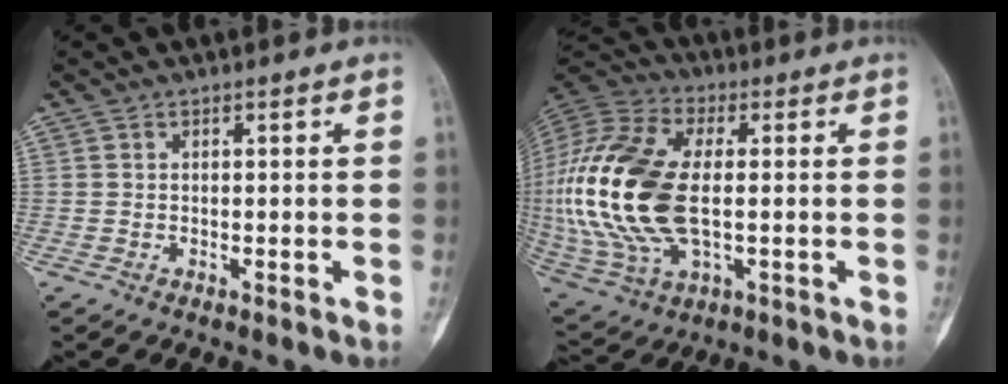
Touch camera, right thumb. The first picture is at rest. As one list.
[{"total": 26.0, "force": [-0.3, 13.9, 22.0], "torque": [-0.500, -0.006, 0.003]}]